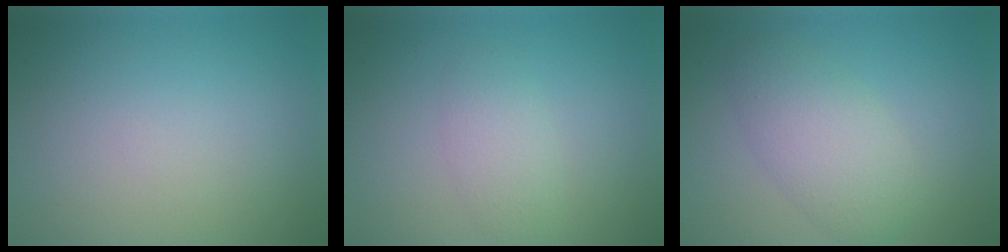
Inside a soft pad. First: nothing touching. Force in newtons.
{"total": 1.5, "press": 1.5, "slide": 0.0}
{"total": 4.1, "press": 4.1, "slide": 0.2}